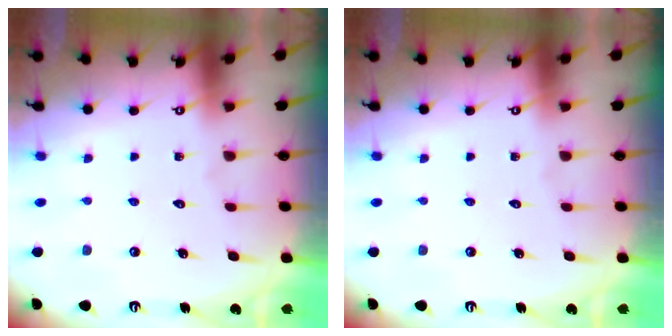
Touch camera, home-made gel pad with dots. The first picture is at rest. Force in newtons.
{"total": 0.0}